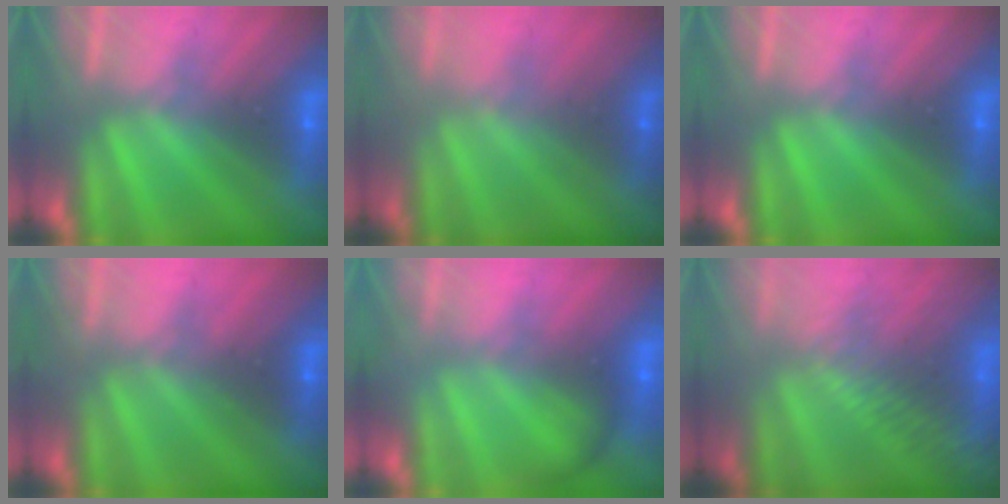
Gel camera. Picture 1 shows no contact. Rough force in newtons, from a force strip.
{"total": 1.6}
{"total": 0.0}
{"total": 5.2}
{"total": 1.8}
{"total": 7.8}